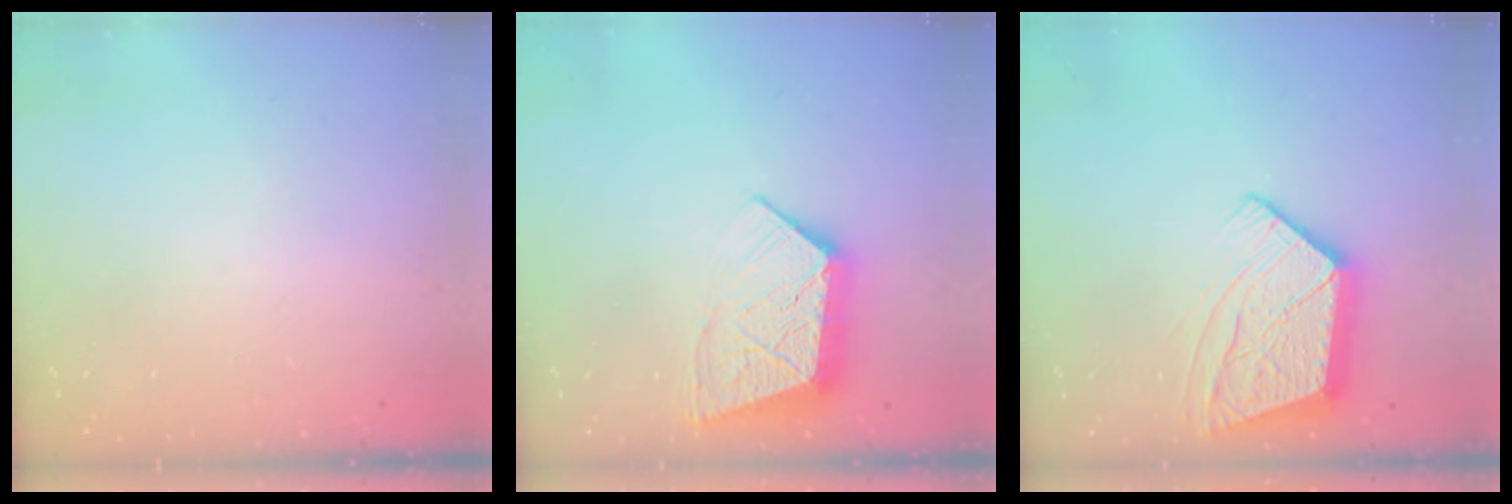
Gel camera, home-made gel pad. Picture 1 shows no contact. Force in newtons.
{"total": 11.6, "press": 11.6, "slide": 0.9}
{"total": 14.4, "press": 14.3, "slide": 1.3}